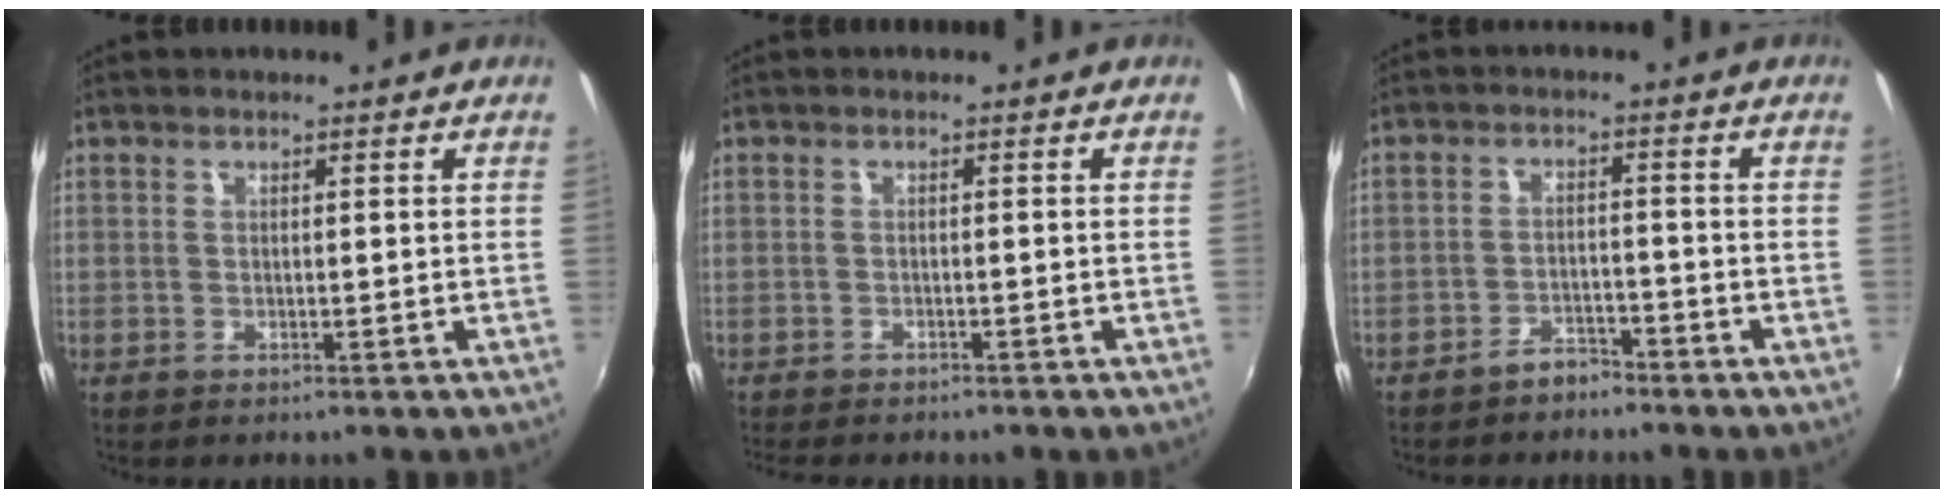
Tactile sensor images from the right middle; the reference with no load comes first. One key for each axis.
{"total": 4.4, "fx": -3.9, "fy": 1.1, "fz": 1.8, "tx": -0.043, "ty": -0.015, "tz": -0.058}
{"total": 3.4, "fx": -3.1, "fy": 1.2, "fz": 0.9, "tx": -0.030, "ty": 0.010, "tz": -0.046}